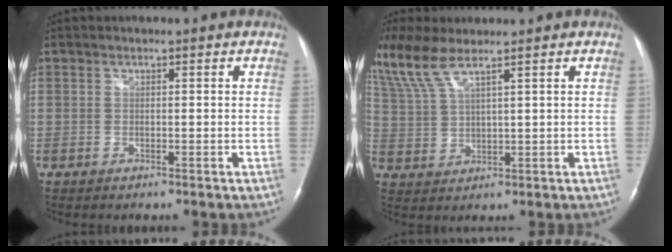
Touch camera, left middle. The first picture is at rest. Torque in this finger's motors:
{"motor_torque": [0.36, -0.39, 0.12, 0.08]}